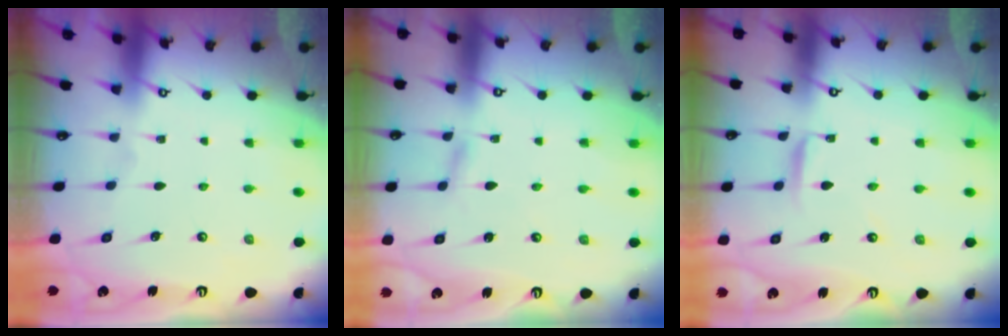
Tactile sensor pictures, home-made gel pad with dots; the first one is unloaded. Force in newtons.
{"total": 2.3, "press": 2.3, "slide": 0.1}
{"total": 4.2, "press": 4.1, "slide": 0.4}